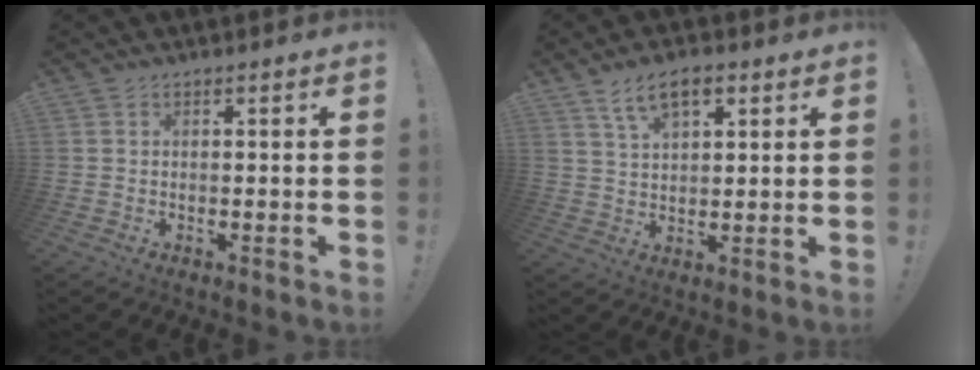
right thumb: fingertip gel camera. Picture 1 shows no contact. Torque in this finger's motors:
{"motor_torque": [0.01, 0.02, 0.68, 0.26, 0.00]}